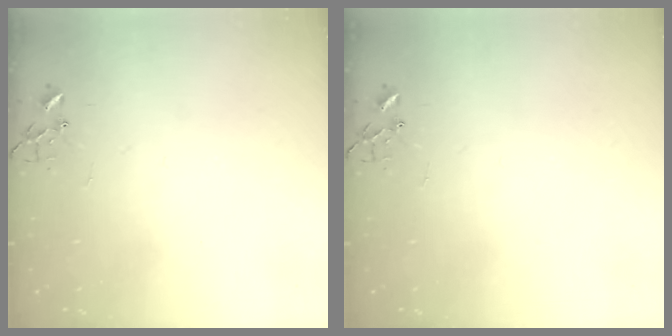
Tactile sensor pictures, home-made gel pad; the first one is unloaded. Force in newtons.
{"total": 0.0}